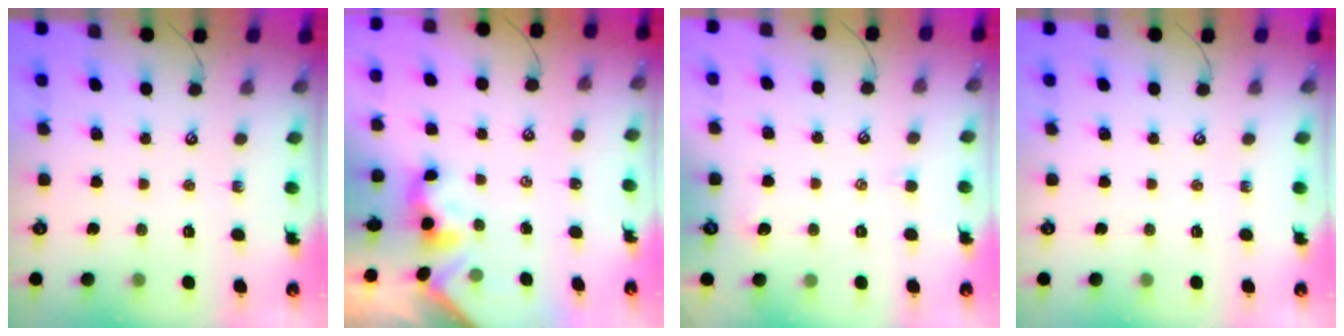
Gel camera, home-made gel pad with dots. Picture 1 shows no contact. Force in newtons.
{"total": 0.0}
{"total": 2.2, "press": 2.1, "slide": 0.3}
{"total": 0.0}